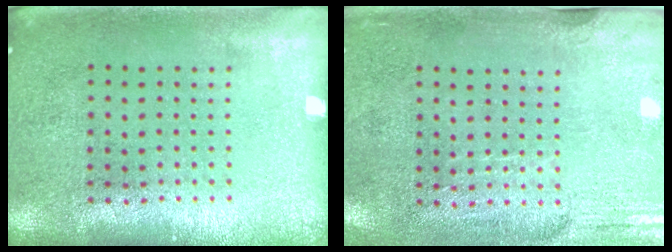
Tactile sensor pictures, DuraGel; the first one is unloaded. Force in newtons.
{"total": 3.0, "press": 2.5, "slide": 1.6}